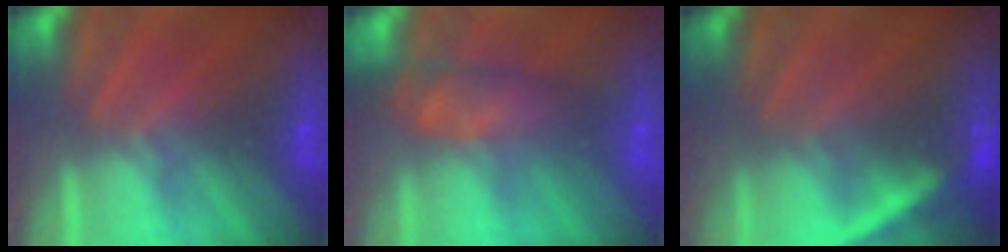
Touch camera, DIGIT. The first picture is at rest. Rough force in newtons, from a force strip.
{"total": 4.9}
{"total": 2.2}